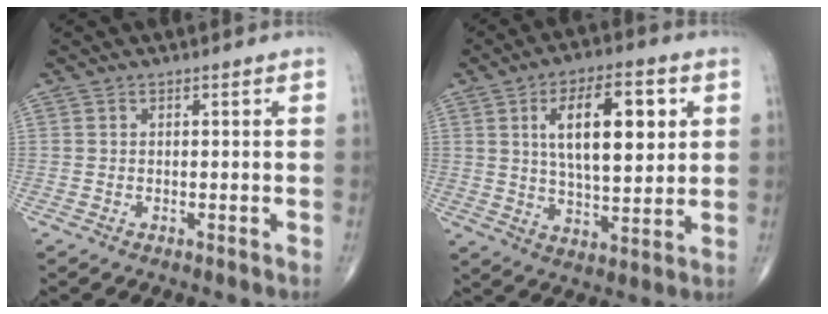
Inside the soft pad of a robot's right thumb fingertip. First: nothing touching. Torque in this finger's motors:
{"motor_torque": [1.45, 3.40, 1.72, 0.58, 0.15]}